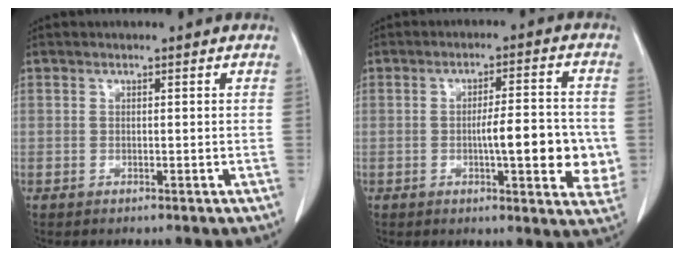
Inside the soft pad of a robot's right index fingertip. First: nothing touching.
{"total": 10.8, "force": [-1.4, 2.4, 10.4], "torque": [-0.132, 0.005, -0.016]}